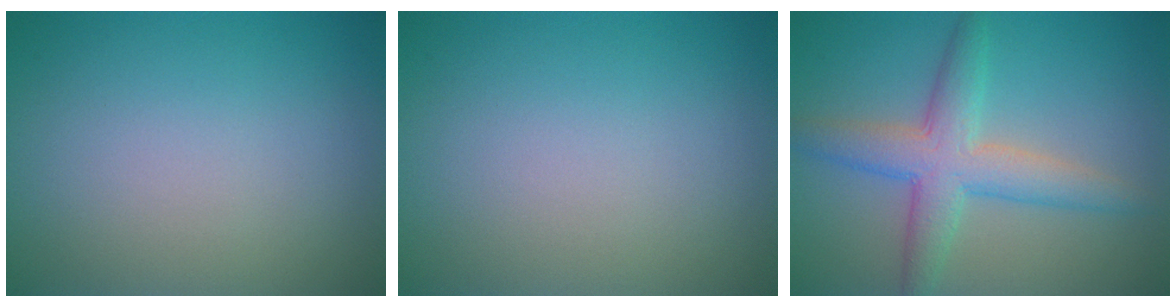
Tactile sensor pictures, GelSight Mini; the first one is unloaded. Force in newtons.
{"total": 0.0}
{"total": 5.2, "press": 5.2, "slide": 0.1}